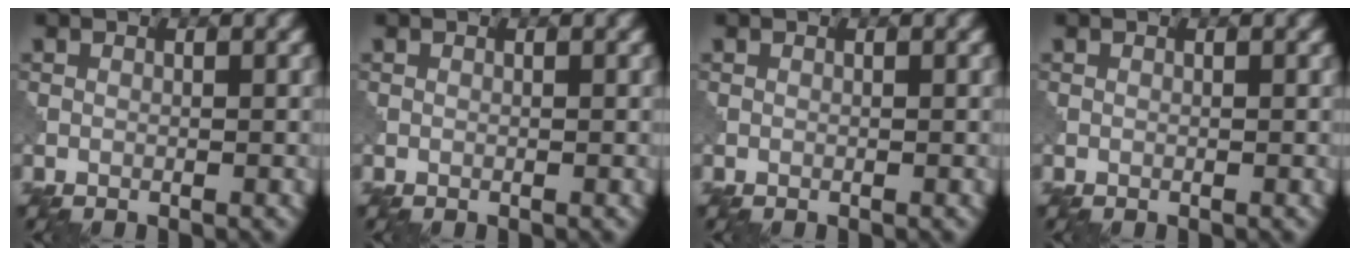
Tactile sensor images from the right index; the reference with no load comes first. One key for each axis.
{"total": 0.0}
{"total": 0.0}
{"total": 0.0}